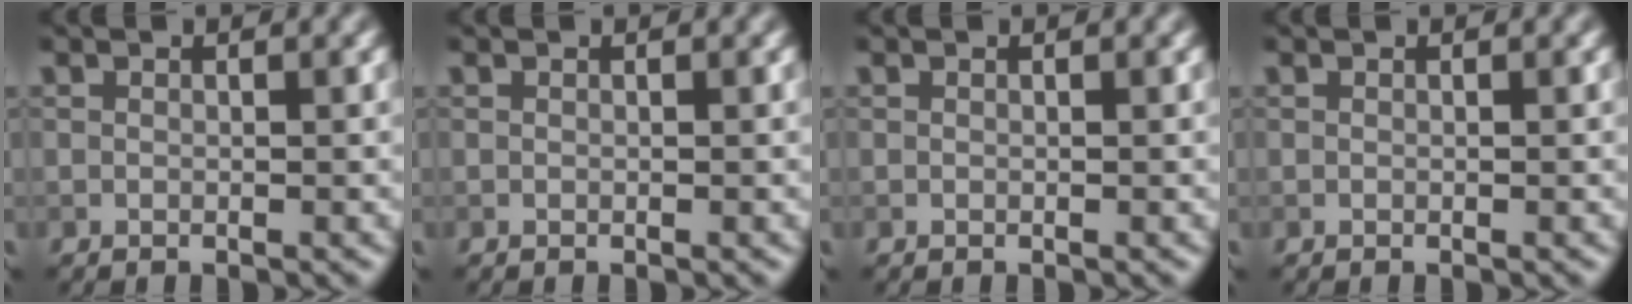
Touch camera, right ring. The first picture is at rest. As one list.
[{"total": 0.0}, {"total": 0.0}, {"total": 0.0}]